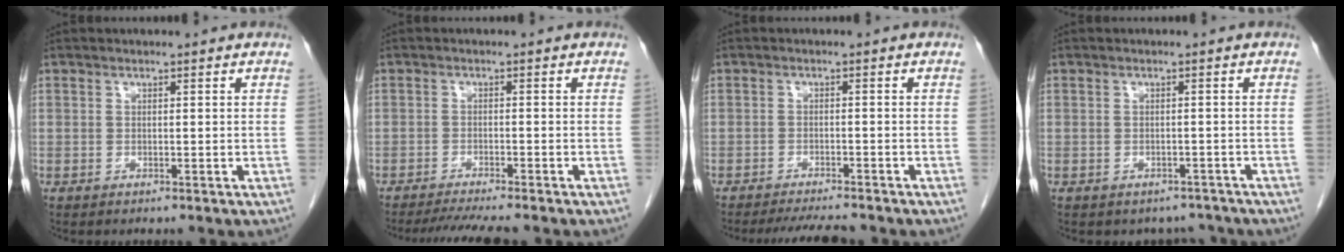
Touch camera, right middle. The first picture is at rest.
{"total": 6.3, "force": [-5.6, -0.2, 3.0], "torque": [-0.041, -0.015, -0.089]}
{"total": 5.8, "force": [-5.4, 0.3, 2.2], "torque": [-0.031, -0.014, -0.084]}
{"total": 4.0, "force": [-3.4, 2.0, -0.2], "torque": [0.011, 0.010, -0.041]}